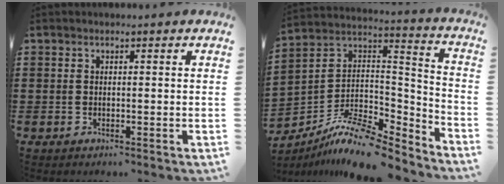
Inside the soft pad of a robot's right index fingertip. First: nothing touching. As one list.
[{"total": 11.1, "force": [-9.0, 3.2, 5.6], "torque": [-0.108, 0.013, -0.175]}]